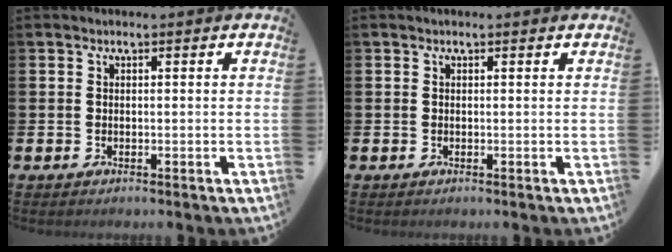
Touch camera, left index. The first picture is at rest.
{"total": 0.0}